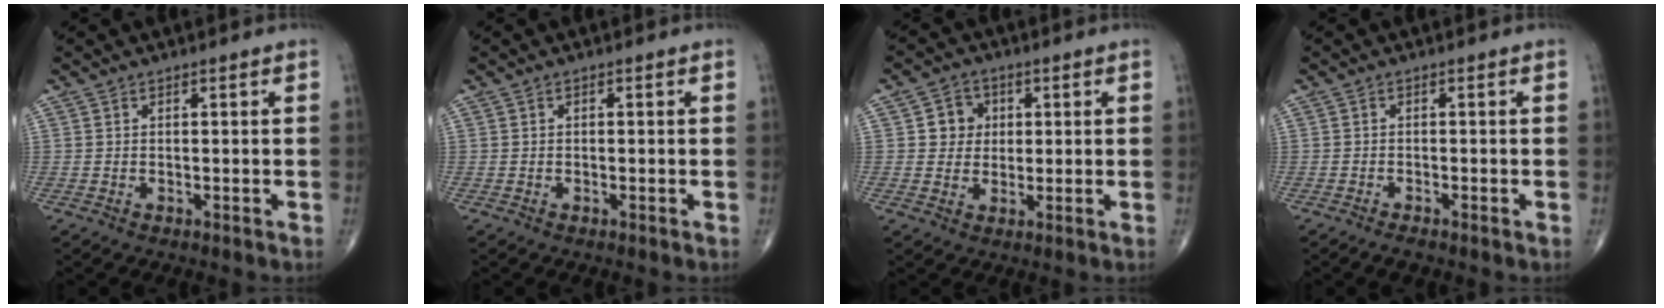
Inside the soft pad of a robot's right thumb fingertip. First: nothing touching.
{"total": 0.0}
{"total": 5.2, "force": [1.0, 4.8, 1.7], "torque": [0.004, 0.004, 0.011]}
{"total": 1.4, "force": [-1.1, 0.4, 0.8], "torque": [-0.022, 0.001, -0.022]}